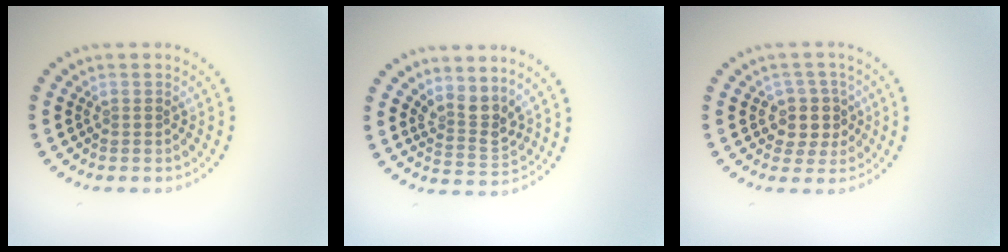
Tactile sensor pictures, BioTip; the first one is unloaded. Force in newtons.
{"total": 2.8, "press": 1.9, "slide": 2.0}
{"total": 3.0, "press": 2.6, "slide": 1.5}